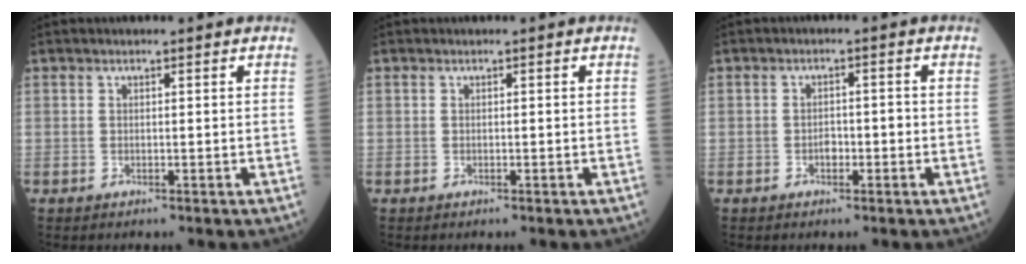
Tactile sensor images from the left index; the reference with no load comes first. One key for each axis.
{"total": 0.0}
{"total": 1.9, "fx": -1.0, "fy": 1.0, "fz": 1.2, "tx": -0.014, "ty": 0.003, "tz": -0.019}